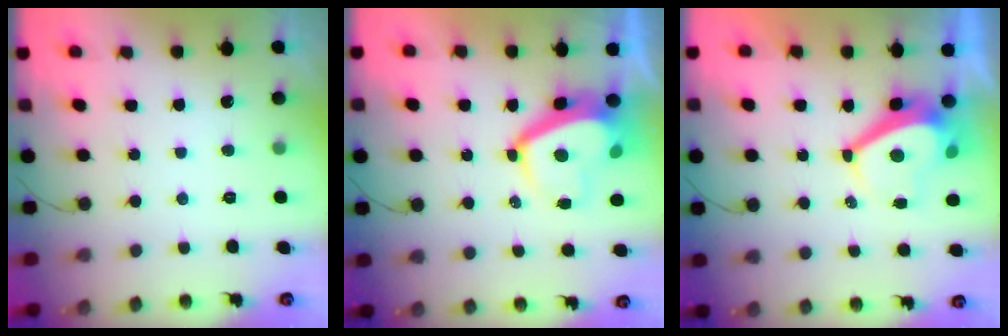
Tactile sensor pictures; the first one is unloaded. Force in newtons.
{"total": 7.0, "press": 6.9, "slide": 0.9}
{"total": 6.3, "press": 6.3, "slide": 0.7}